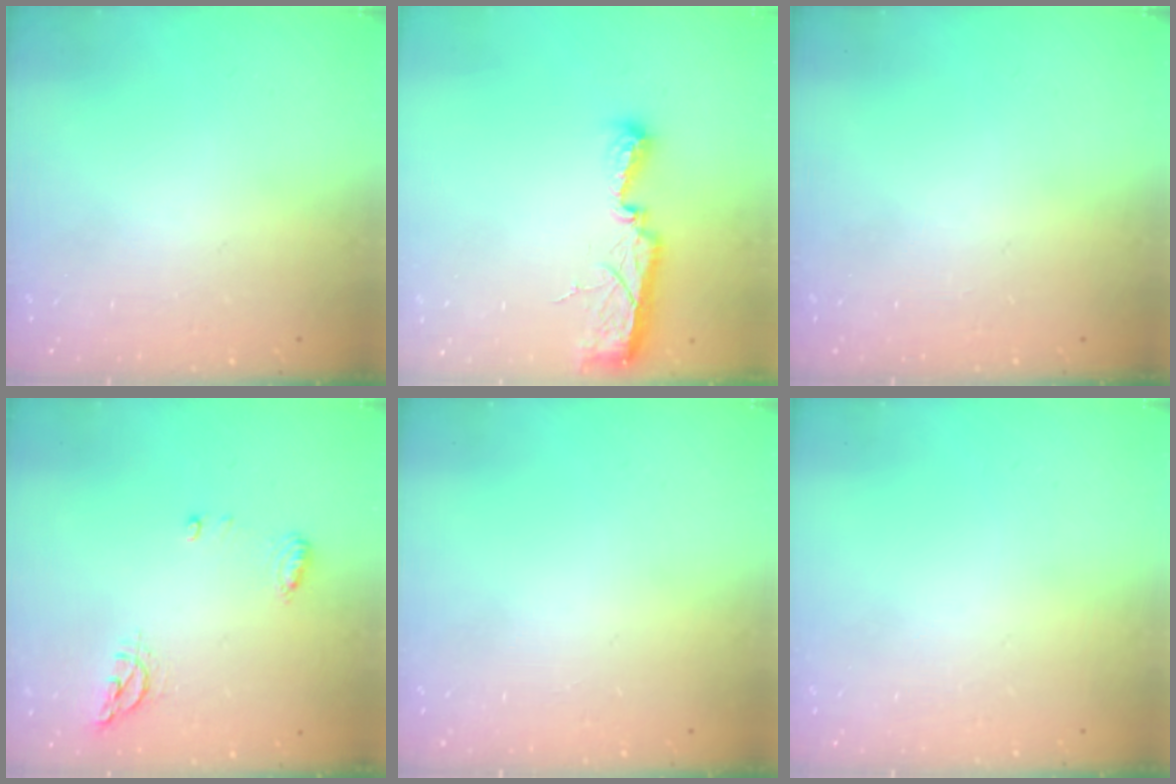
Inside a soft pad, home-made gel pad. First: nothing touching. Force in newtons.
{"total": 7.5, "press": 7.5, "slide": 0.8}
{"total": 0.0}
{"total": 8.4, "press": 6.9, "slide": 4.9}
{"total": 0.0}
{"total": 0.0}